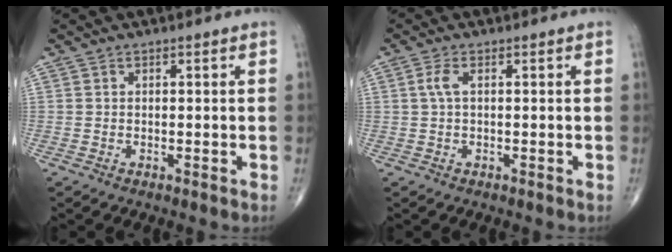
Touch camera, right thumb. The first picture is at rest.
{"total": 2.1, "force": [0.4, 0.7, 2.0], "torque": [-0.053, 0.007, 0.008]}